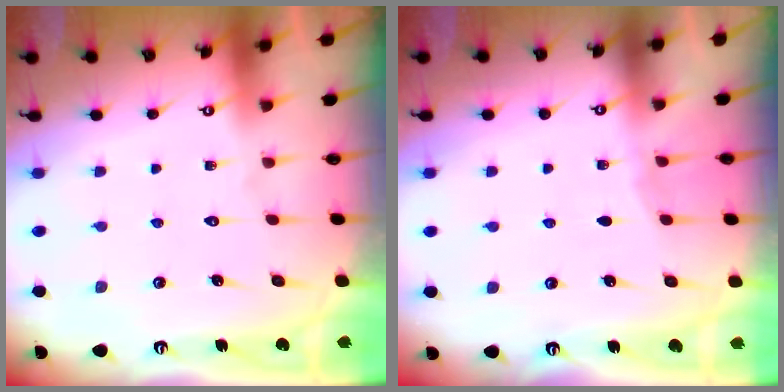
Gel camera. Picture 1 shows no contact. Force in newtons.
{"total": 3.2, "press": 3.2, "slide": 0.5}